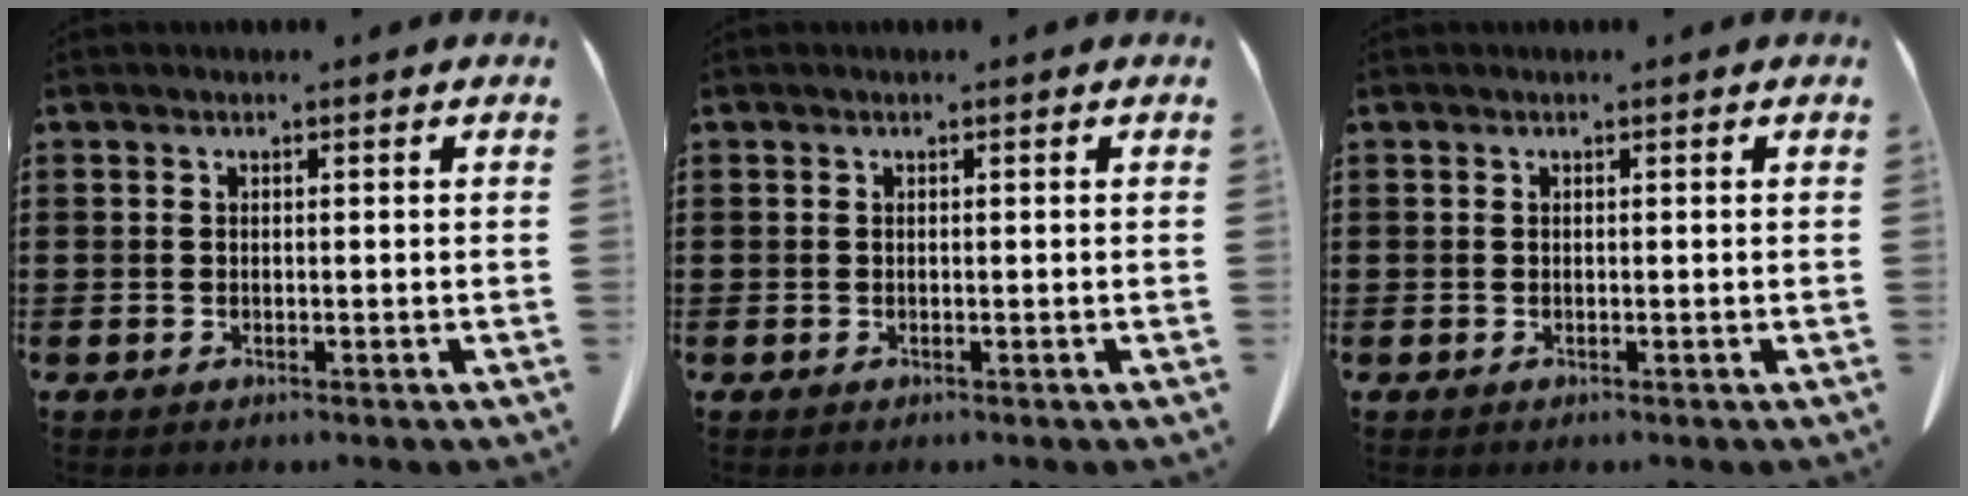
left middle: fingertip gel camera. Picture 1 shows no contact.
{"total": 0.0}
{"total": 0.0}